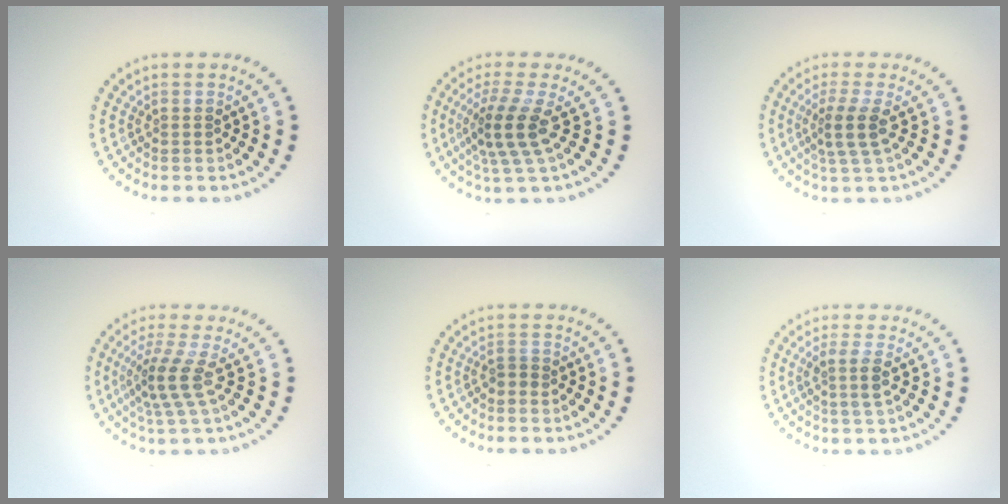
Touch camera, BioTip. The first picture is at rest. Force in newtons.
{"total": 3.9, "press": 2.9, "slide": 2.6}
{"total": 2.8, "press": 2.2, "slide": 1.8}
{"total": 3.2, "press": 2.2, "slide": 2.3}
{"total": 0.8, "press": 0.7, "slide": 0.4}
{"total": 1.9, "press": 1.6, "slide": 1.1}